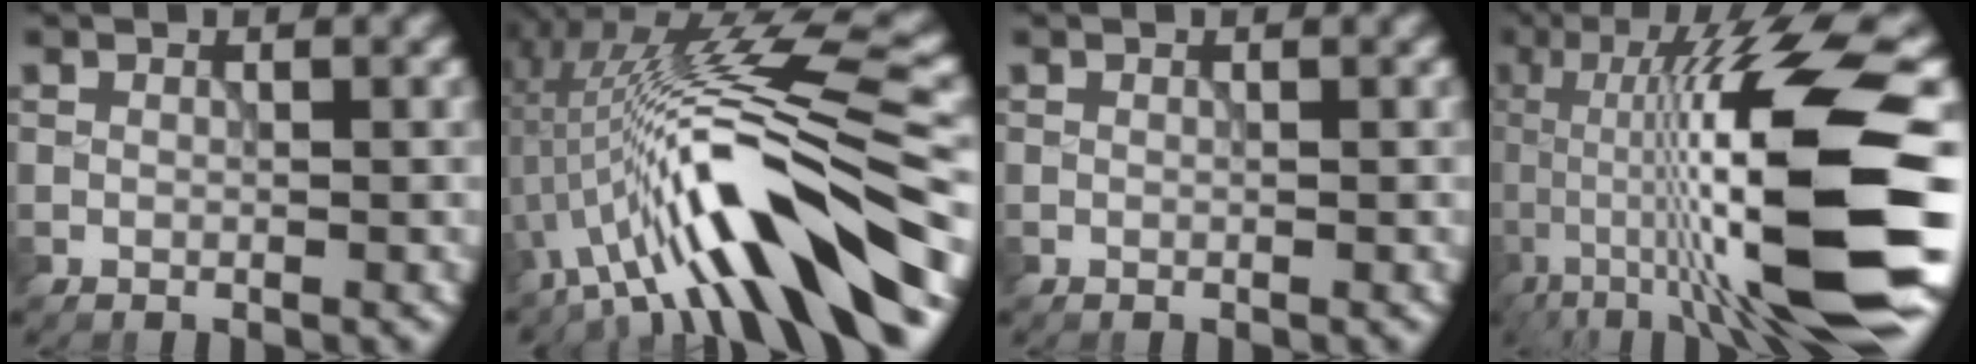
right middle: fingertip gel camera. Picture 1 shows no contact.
{"total": 13.7, "force": [-2.6, 2.5, 13.3], "torque": [-0.227, 0.019, -0.039]}
{"total": 0.0}
{"total": 17.2, "force": [-2.0, 3.4, 16.8], "torque": [-0.263, 0.026, -0.029]}